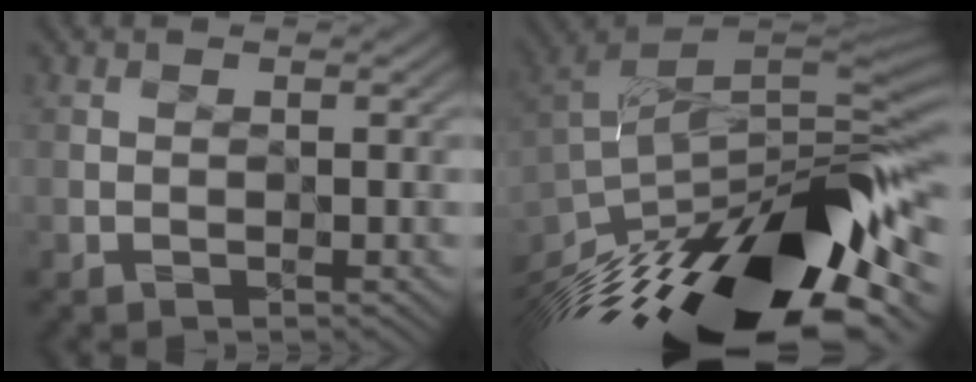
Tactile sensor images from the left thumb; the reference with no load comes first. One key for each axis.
{"total": 17.4, "fx": -8.8, "fy": 6.1, "fz": 13.7, "tx": -0.244, "ty": -0.011, "tz": -0.151}